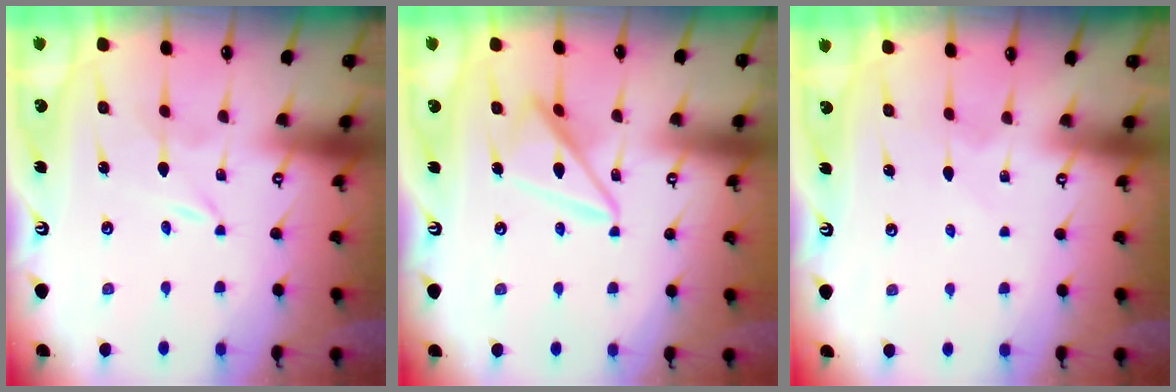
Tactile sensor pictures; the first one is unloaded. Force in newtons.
{"total": 12.7, "press": 12.6, "slide": 1.2}
{"total": 3.0, "press": 3.0, "slide": 0.3}